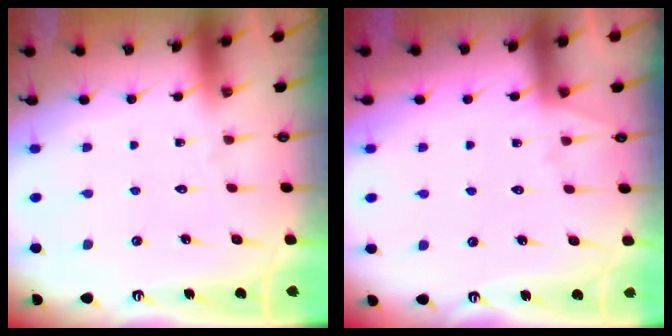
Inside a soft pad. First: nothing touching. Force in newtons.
{"total": 6.6, "press": 6.5, "slide": 0.7}